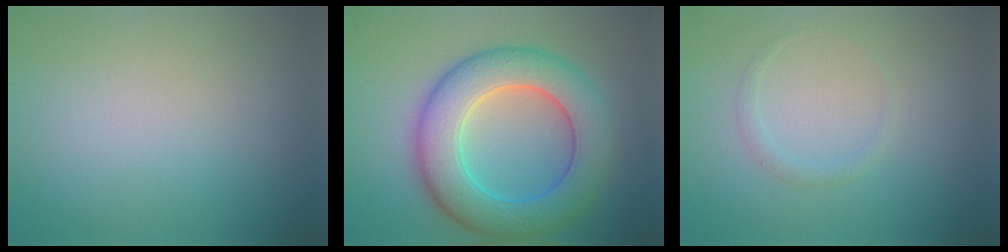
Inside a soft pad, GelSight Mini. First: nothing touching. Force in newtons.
{"total": 9.2, "press": 9.2, "slide": 0.2}
{"total": 0.9, "press": 0.9, "slide": 0.1}